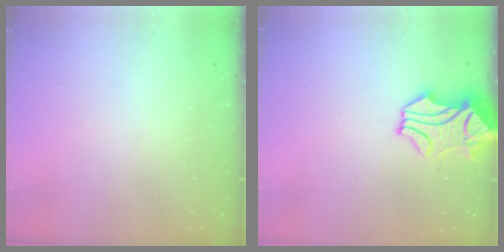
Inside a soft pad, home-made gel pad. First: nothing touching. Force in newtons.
{"total": 2.5, "press": 2.0, "slide": 1.4}